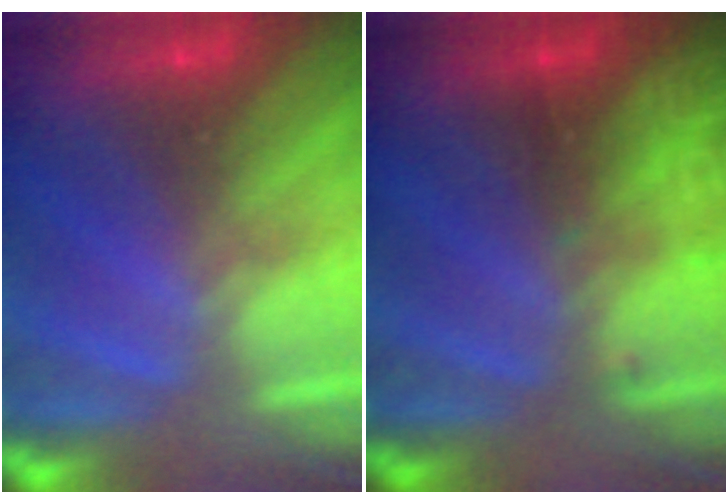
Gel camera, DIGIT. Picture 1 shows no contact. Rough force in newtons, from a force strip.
{"total": 2.9}